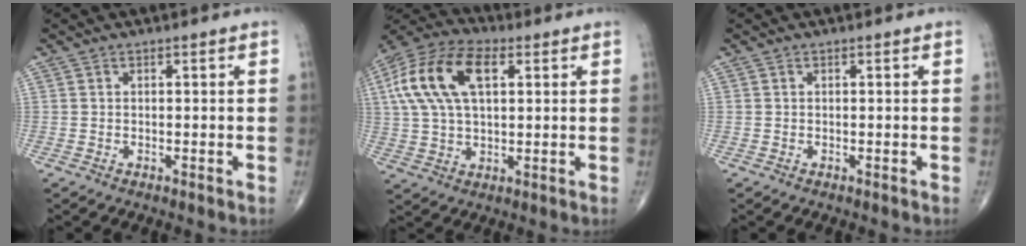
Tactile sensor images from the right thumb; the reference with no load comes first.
{"total": 16.4, "force": [4.6, 8.9, 13.0], "torque": [-0.257, 0.020, 0.079]}
{"total": 0.0}